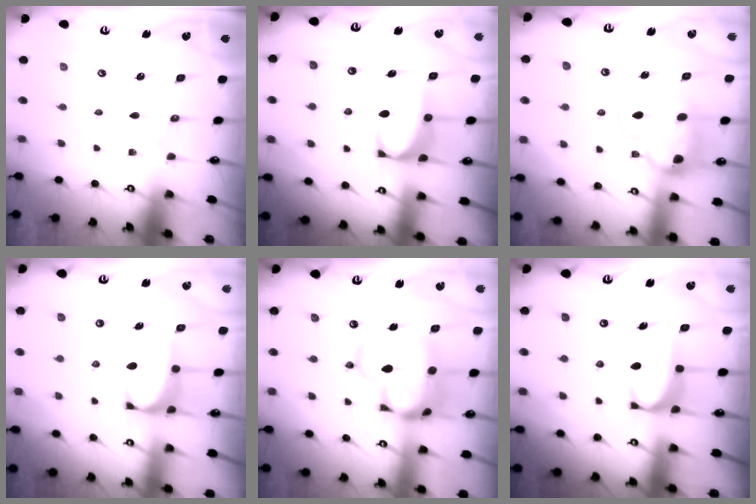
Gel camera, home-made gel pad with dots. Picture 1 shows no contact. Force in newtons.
{"total": 3.0, "press": 2.9, "slide": 0.8}
{"total": 5.7, "press": 5.5, "slide": 1.5}
{"total": 1.2, "press": 1.1, "slide": 0.5}
{"total": 13.9, "press": 13.8, "slide": 1.4}
{"total": 2.2, "press": 2.1, "slide": 0.5}